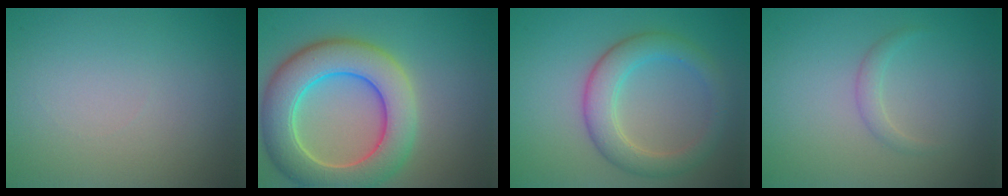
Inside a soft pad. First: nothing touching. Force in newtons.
{"total": 8.7, "press": 8.7, "slide": 0.5}
{"total": 4.3, "press": 4.3, "slide": 0.1}
{"total": 1.2, "press": 1.2, "slide": 0.1}